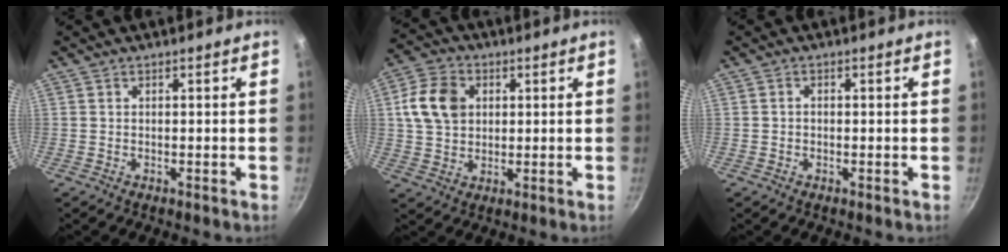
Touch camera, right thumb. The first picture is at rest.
{"total": 10.3, "force": [2.3, 7.8, 6.2], "torque": [-0.101, 0.006, 0.034]}
{"total": 0.9, "force": [-0.2, 0.7, 0.5], "torque": [-0.009, 0.004, -0.003]}